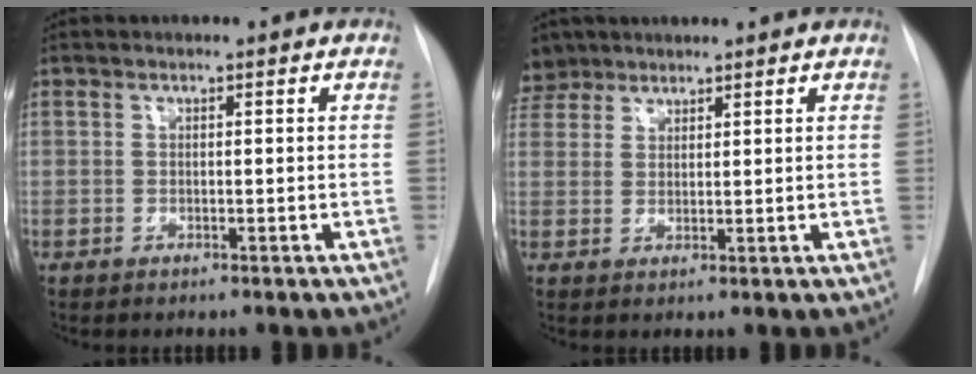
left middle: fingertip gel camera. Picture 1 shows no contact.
{"total": 5.3, "force": [4.5, 2.8, 0.4], "torque": [-0.003, 0.008, 0.090]}